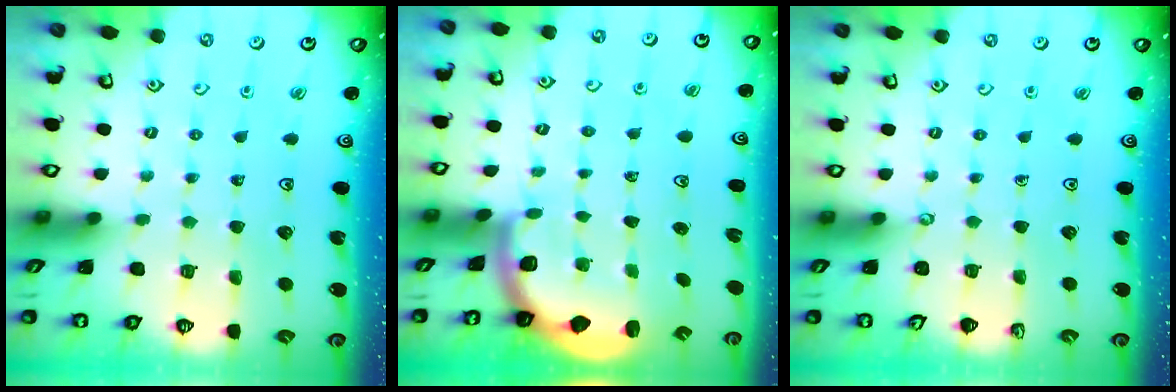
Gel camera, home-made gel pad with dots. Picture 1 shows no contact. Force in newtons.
{"total": 2.0, "press": 2.0, "slide": 0.5}
{"total": 0.0}